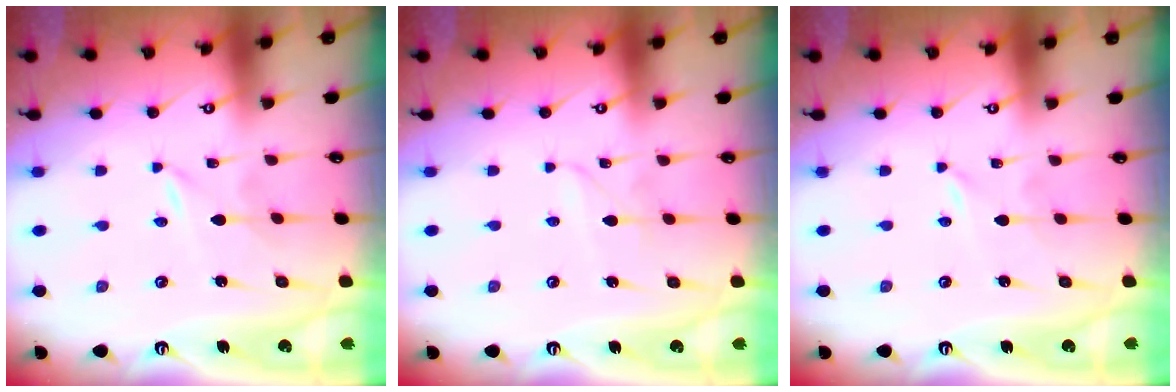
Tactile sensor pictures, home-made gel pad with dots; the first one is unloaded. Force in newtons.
{"total": 1.5, "press": 1.5, "slide": 0.2}
{"total": 0.0}